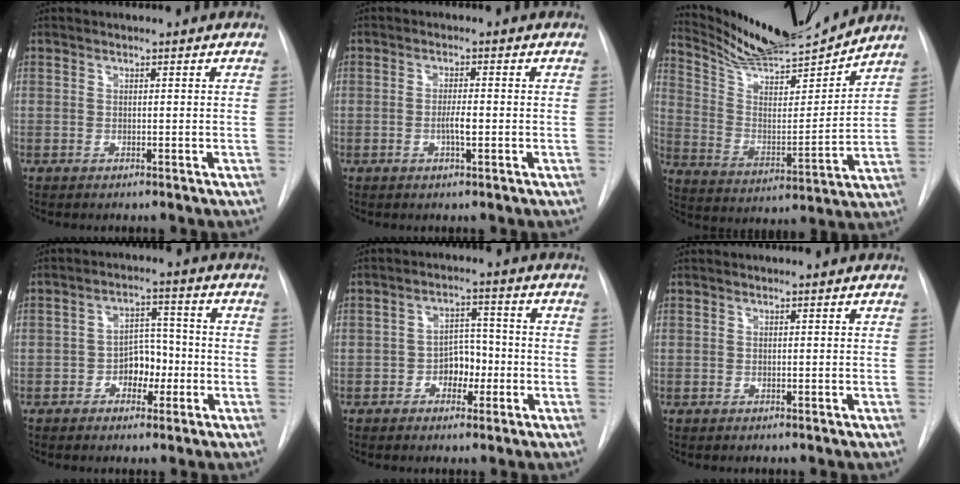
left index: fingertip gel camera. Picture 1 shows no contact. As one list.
[{"total": 2.4, "force": [-0.9, 0.2, 2.2], "torque": [-0.041, -0.003, -0.016]}, {"total": 16.1, "force": [15.4, 0.7, 4.7], "torque": [-0.090, -0.020, 0.258]}, {"total": 5.3, "force": [-2.1, 3.3, 3.6], "torque": [-0.051, 0.014, -0.034]}, {"total": 4.8, "force": [-2.0, 3.1, 3.1], "torque": [-0.044, 0.011, -0.032]}, {"total": 0.0}]